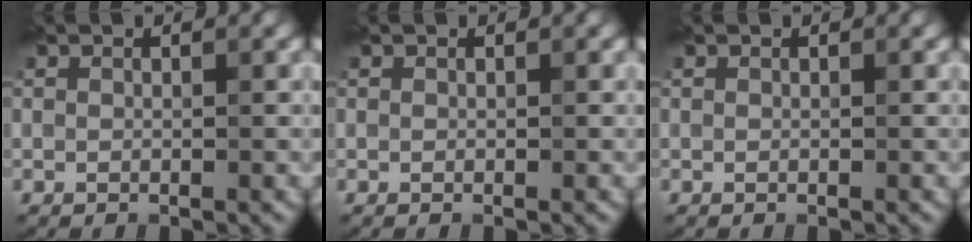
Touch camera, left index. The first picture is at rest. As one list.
[{"total": 0.0}, {"total": 0.0}]